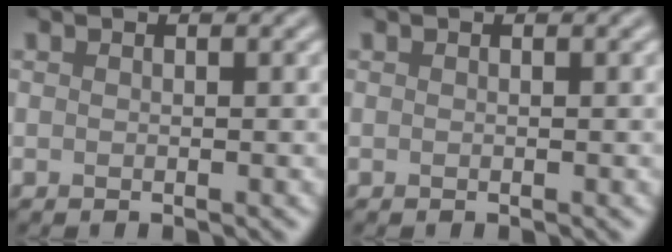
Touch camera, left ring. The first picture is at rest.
{"total": 0.0}